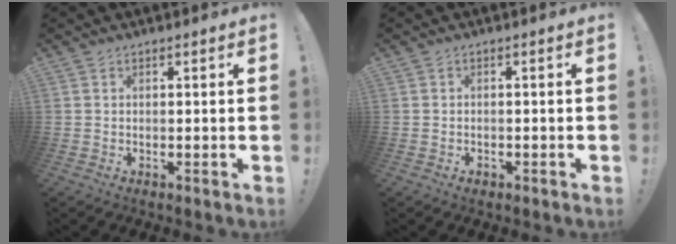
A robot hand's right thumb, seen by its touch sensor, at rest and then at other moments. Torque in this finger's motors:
{"motor_torque": [-0.18, 0.33, 0.04, -0.04, -0.01]}